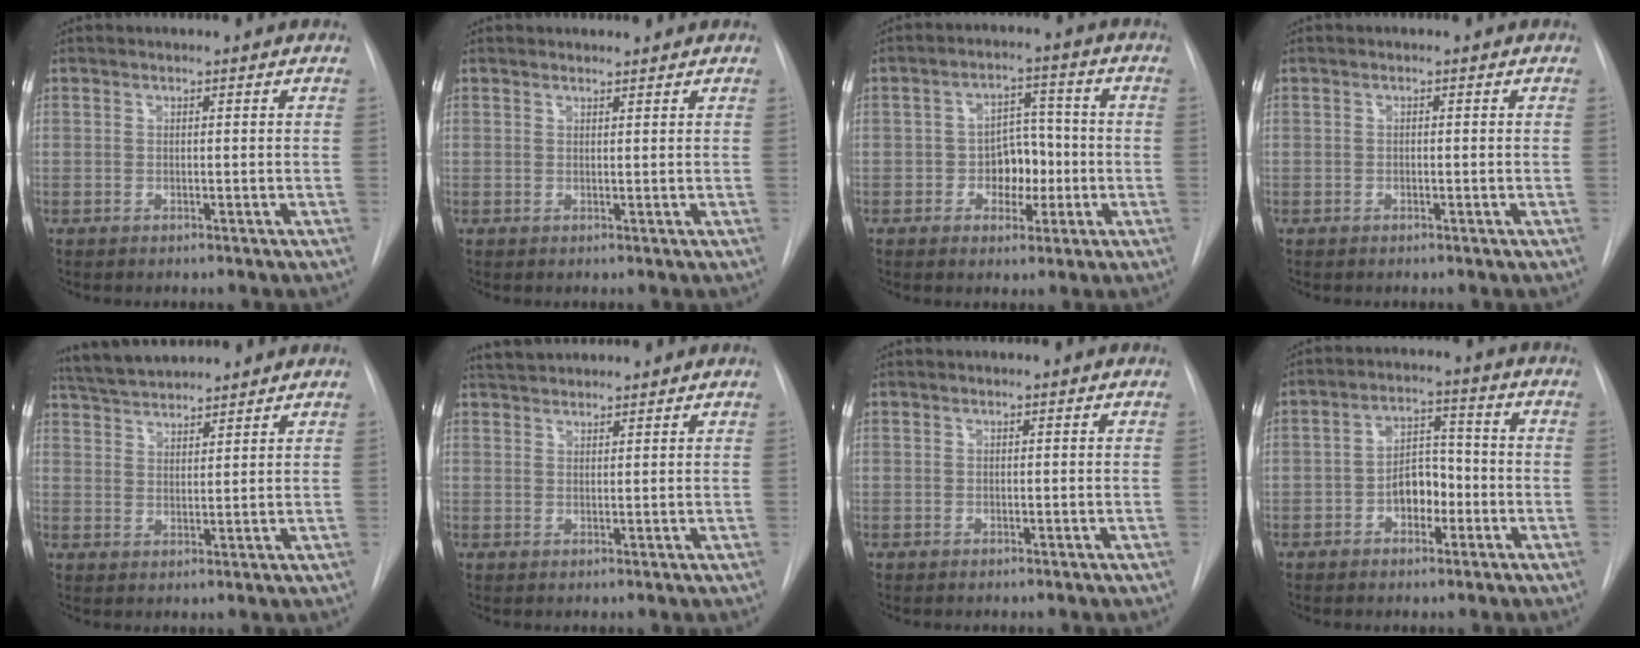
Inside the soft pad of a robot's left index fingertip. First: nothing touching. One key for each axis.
{"total": 1.6, "fx": 1.6, "fy": 0.3, "fz": 0.2, "tx": -0.008, "ty": 0.010, "tz": 0.026}
{"total": 6.2, "fx": -1.4, "fy": 4.2, "fz": 4.4, "tx": -0.061, "ty": 0.019, "tz": -0.020}
{"total": 0.0}
{"total": 8.1, "fx": 7.7, "fy": 1.0, "fz": 2.4, "tx": -0.050, "ty": 0.032, "tz": 0.135}
{"total": 4.6, "fx": 4.4, "fy": 0.7, "fz": 1.2, "tx": -0.022, "ty": 0.037, "tz": 0.078}
{"total": 0.0}
{"total": 5.9, "fx": -2.1, "fy": 3.5, "fz": 4.2, "tx": -0.071, "ty": 0.022, "tz": -0.036}